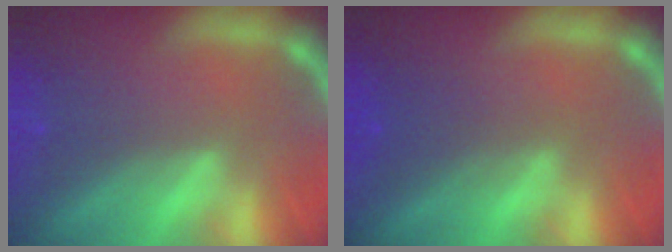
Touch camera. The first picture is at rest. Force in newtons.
{"total": 2.5}